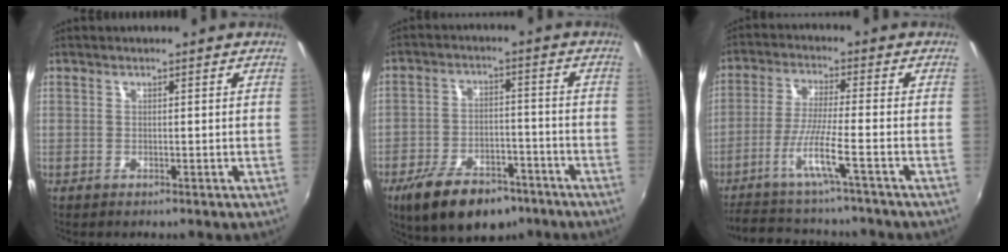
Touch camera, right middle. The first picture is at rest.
{"total": 14.7, "force": [-9.8, 7.2, 8.3], "torque": [-0.174, -0.012, -0.151]}
{"total": 11.2, "force": [-8.9, -0.3, 6.8], "torque": [-0.149, -0.023, -0.154]}